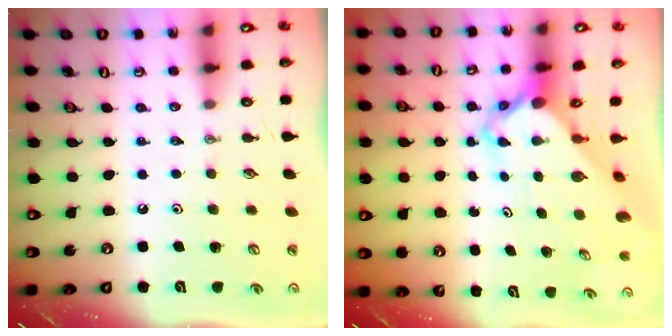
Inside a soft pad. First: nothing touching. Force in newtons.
{"total": 4.2, "press": 4.2, "slide": 0.3}